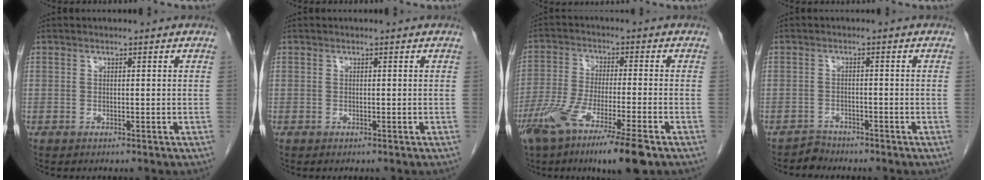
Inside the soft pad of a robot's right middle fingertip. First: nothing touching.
{"total": 0.0}
{"total": 14.0, "force": [-8.4, 0.9, 11.1], "torque": [-0.197, -0.042, -0.145]}
{"total": 2.0, "force": [-1.7, 0.5, -0.8], "torque": [0.015, -0.002, -0.033]}